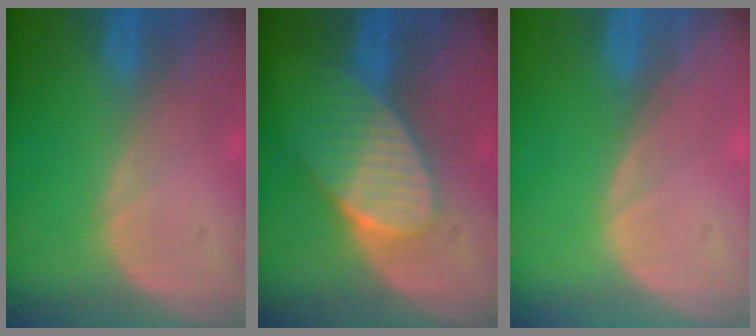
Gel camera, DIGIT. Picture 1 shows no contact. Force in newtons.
{"total": 7.2, "press": 7.0, "slide": 1.7}
{"total": 0.0}